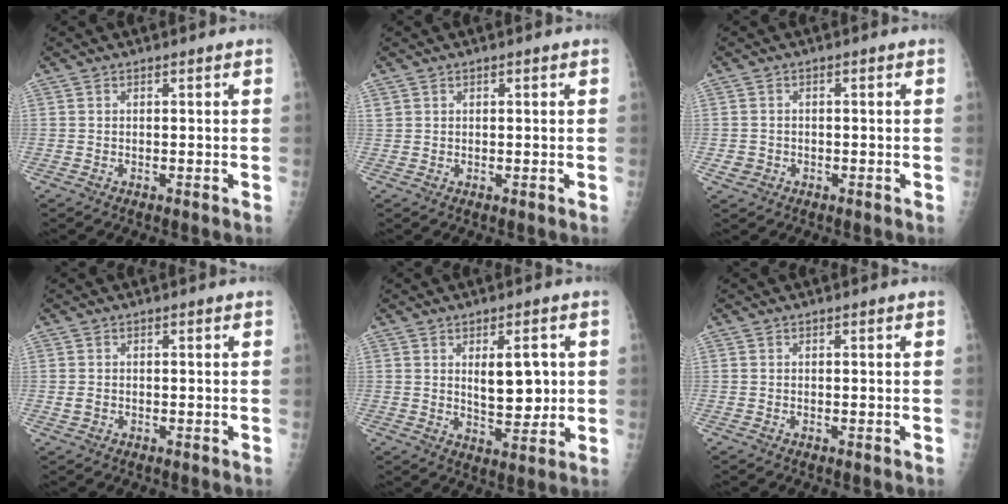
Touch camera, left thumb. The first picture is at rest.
{"total": 0.7, "force": [0.4, 0.6, 0.1], "torque": [0.006, -0.002, 0.006]}
{"total": 2.1, "force": [-0.9, 1.9, 0.4], "torque": [-0.005, 0.005, -0.012]}
{"total": 1.4, "force": [-0.5, 1.1, 0.6], "torque": [-0.017, 0.002, -0.007]}
{"total": 8.0, "force": [1.5, 3.9, 6.8], "torque": [-0.079, -0.016, 0.031]}
{"total": 0.0}